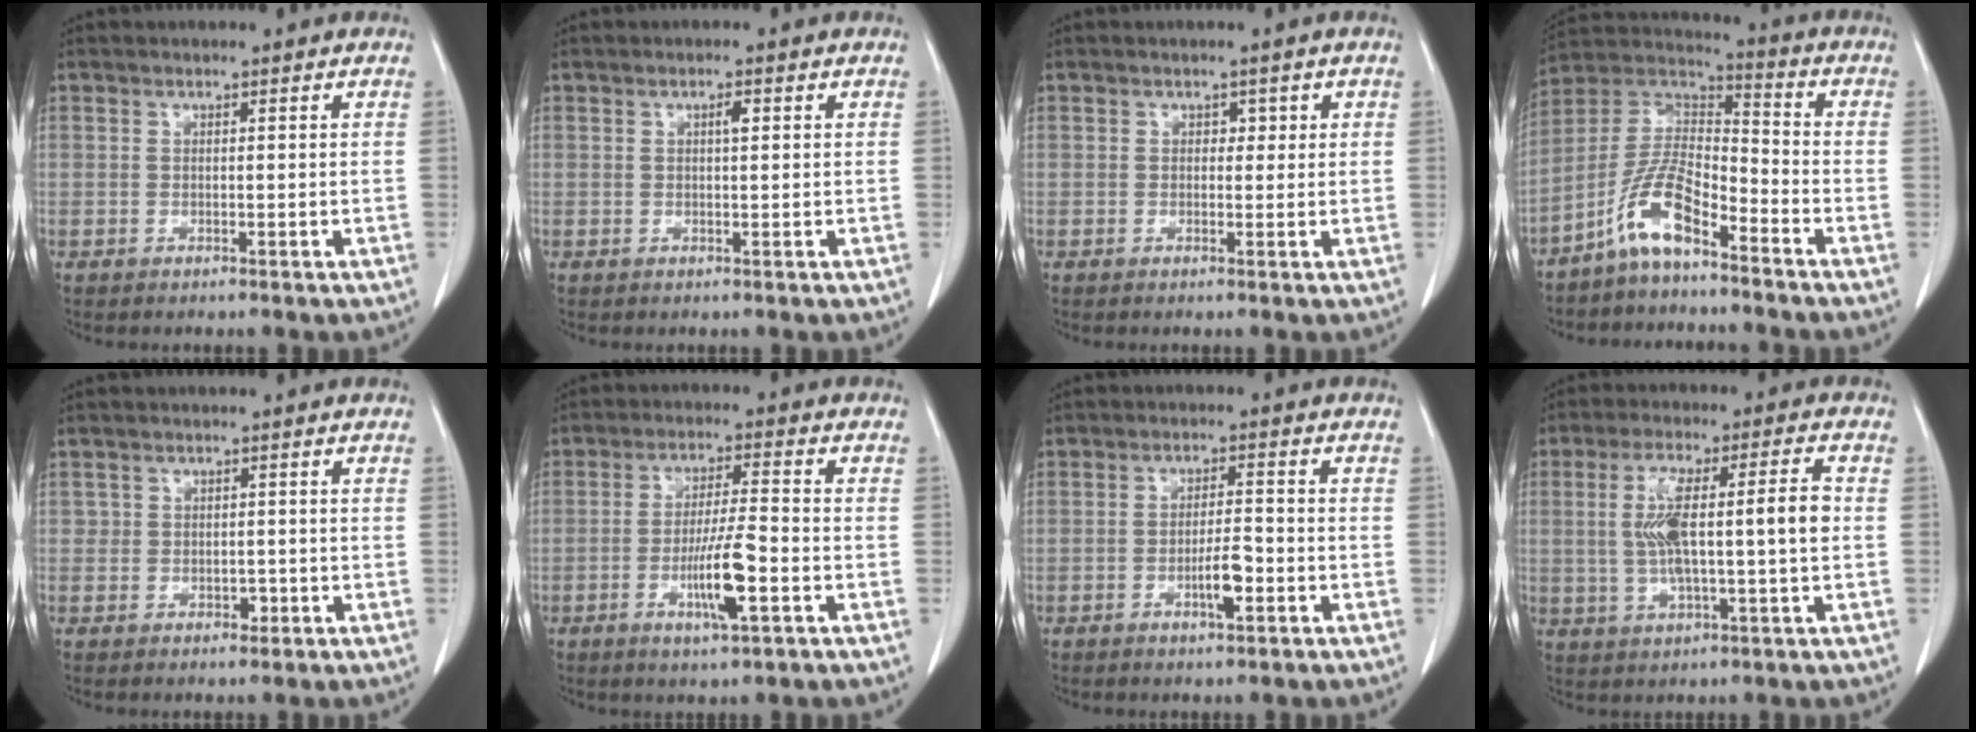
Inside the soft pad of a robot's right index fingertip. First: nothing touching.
{"total": 1.3, "force": [0.4, 0.3, 1.2], "torque": [-0.021, 0.002, 0.006]}
{"total": 1.4, "force": [0.4, 1.1, 0.7], "torque": [0.001, 0.002, 0.001]}
{"total": 10.2, "force": [-6.7, 2.5, 7.2], "torque": [-0.159, 0.014, -0.134]}
{"total": 1.9, "force": [-0.4, 1.7, 0.9], "torque": [-0.007, 0.003, -0.002]}
{"total": 8.2, "force": [-2.8, 0.6, 7.7], "torque": [-0.141, -0.006, -0.050]}
{"total": 4.4, "force": [-1.7, 0.8, 4.0], "torque": [-0.068, 0.000, -0.029]}
{"total": 11.3, "force": [0.3, 1.5, 11.2], "torque": [-0.207, 0.021, 0.009]}